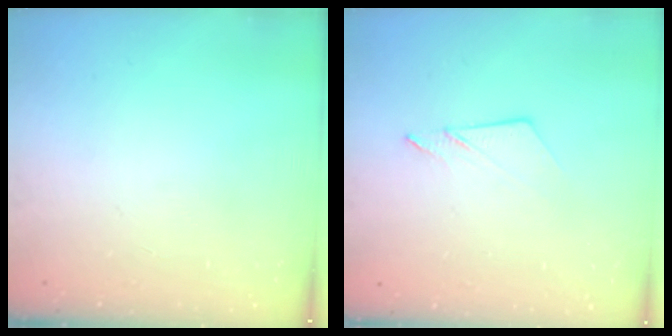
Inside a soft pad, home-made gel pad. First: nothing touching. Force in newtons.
{"total": 4.5, "press": 4.5, "slide": 0.1}